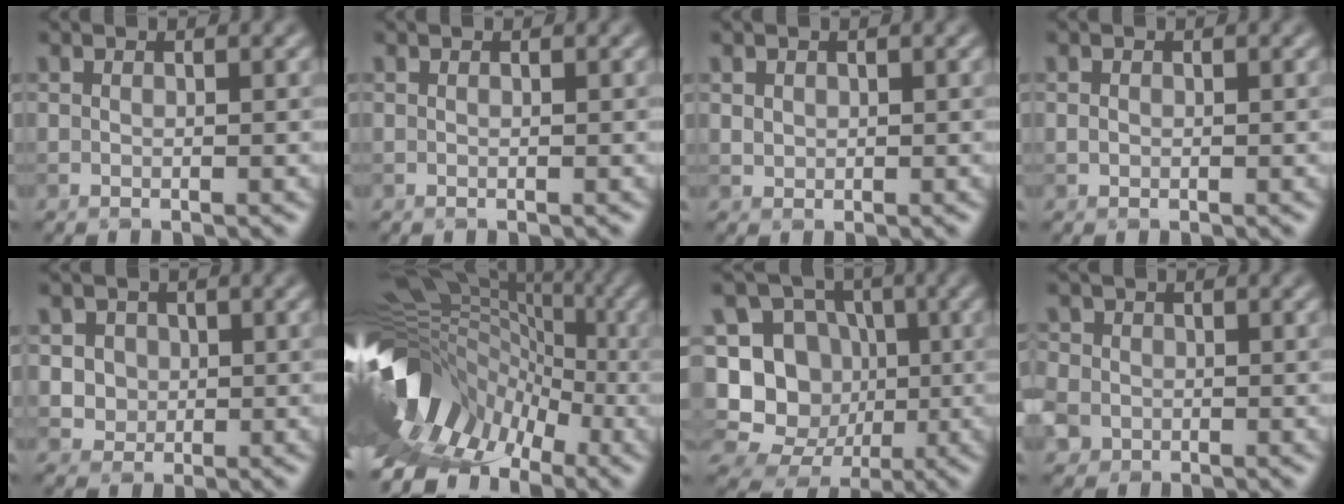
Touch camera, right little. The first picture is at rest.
{"total": 0.0}
{"total": 0.8, "force": [0.3, 0.7, 0.2], "torque": [-0.003, -0.002, 0.011]}
{"total": 0.5, "force": [0.0, 0.5, 0.1], "torque": [0.001, -0.002, -0.001]}
{"total": 3.4, "force": [0.9, 3.0, 1.2], "torque": [-0.014, 0.006, 0.018]}
{"total": 11.5, "force": [-4.6, 8.1, 6.8], "torque": [-0.124, 0.019, -0.089]}
{"total": 13.2, "force": [-2.7, 12.0, 4.7], "torque": [-0.130, 0.019, -0.052]}
{"total": 5.1, "force": [-1.2, 4.6, 1.9], "torque": [-0.050, 0.004, -0.047]}